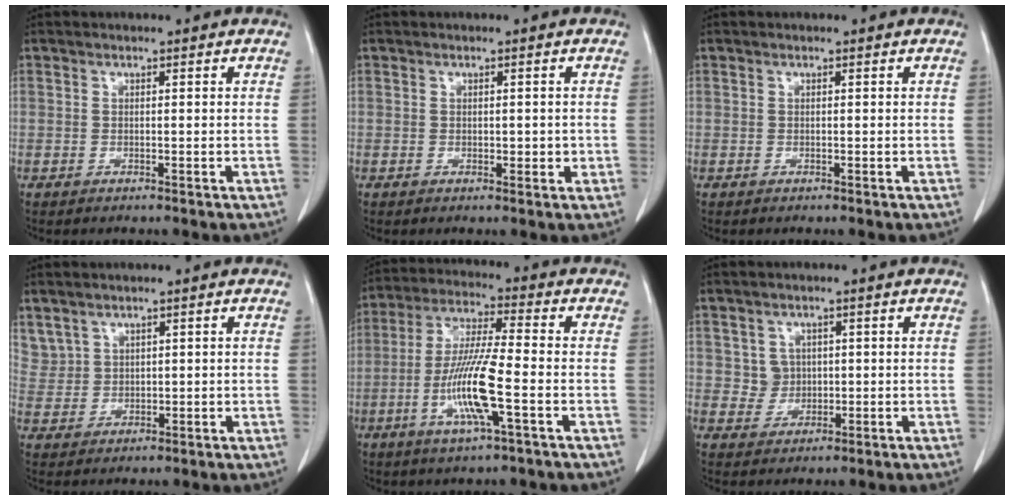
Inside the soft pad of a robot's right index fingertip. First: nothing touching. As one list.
[{"total": 1.8, "force": [-0.1, 1.1, 1.4], "torque": [-0.016, 0.001, 0.002]}, {"total": 0.0}, {"total": 8.7, "force": [5.1, 6.9, 1.3], "torque": [-0.052, 0.023, 0.128]}, {"total": 11.6, "force": [-3.4, 0.5, 11.1], "torque": [-0.222, -0.011, -0.068]}, {"total": 3.0, "force": [0.8, 2.9, 0.5], "torque": [-0.006, 0.004, 0.018]}]